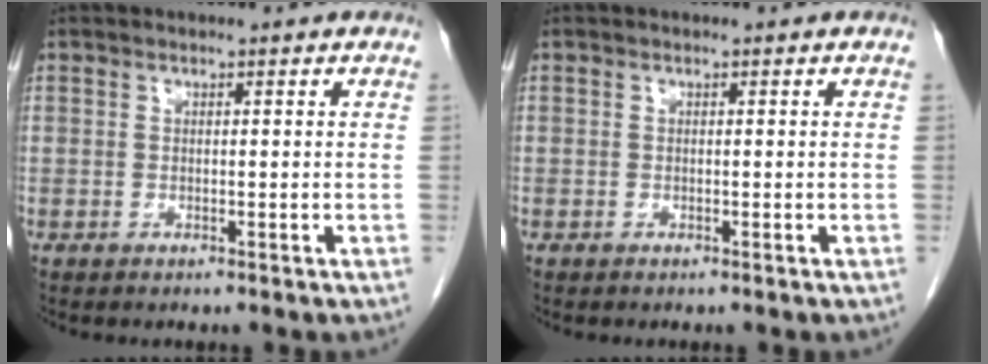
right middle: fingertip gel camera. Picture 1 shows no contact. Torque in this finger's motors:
{"motor_torque": [0.01, 0.00, -0.10, -0.07]}